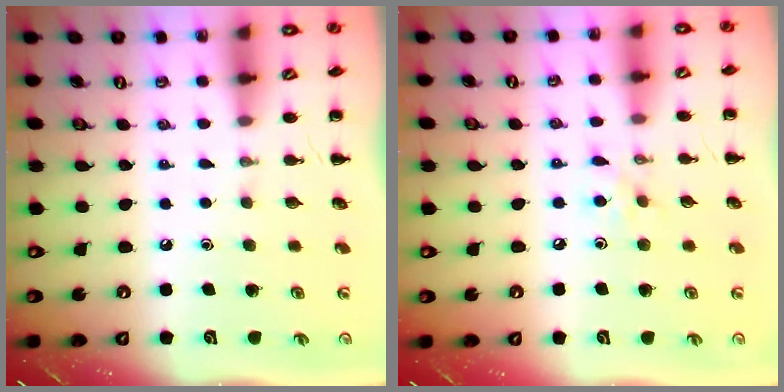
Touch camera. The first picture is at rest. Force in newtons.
{"total": 5.1, "press": 4.7, "slide": 1.9}